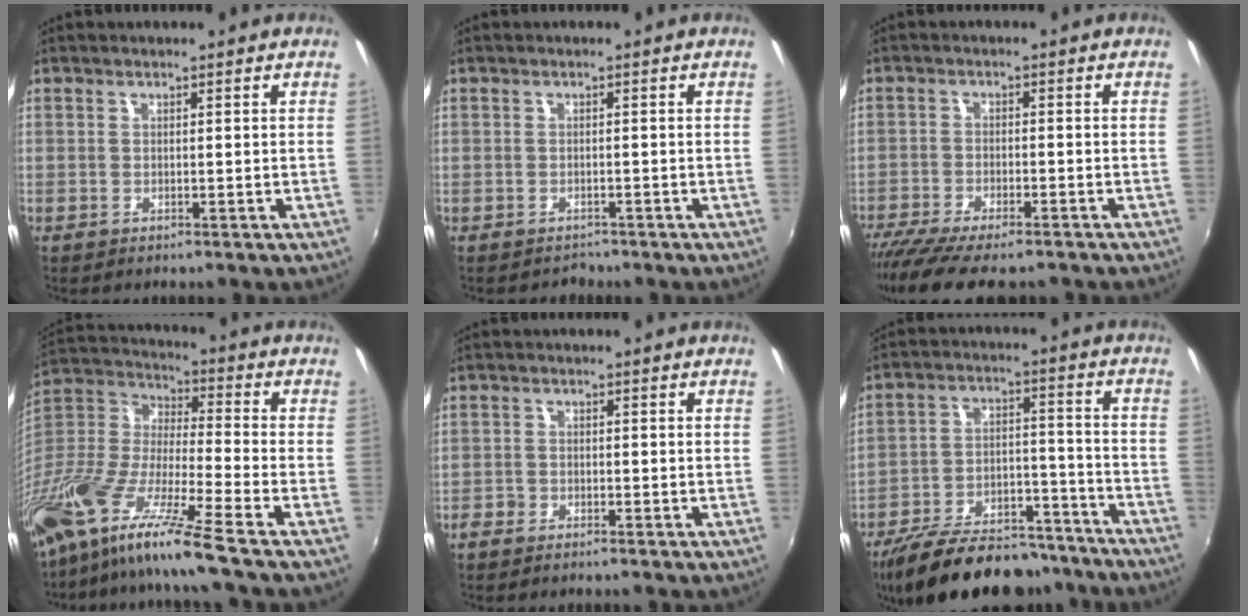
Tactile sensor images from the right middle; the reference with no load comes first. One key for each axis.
{"total": 1.4, "fx": -1.0, "fy": 0.8, "fz": -0.3, "tx": 0.005, "ty": 0.006, "tz": -0.013}
{"total": 11.6, "fx": -9.6, "fy": 2.1, "fz": 6.2, "tx": -0.138, "ty": -0.045, "tz": -0.161}
{"total": 19.9, "fx": -14.5, "fy": -0.1, "fz": 13.6, "tx": -0.254, "ty": -0.044, "tz": -0.280}
{"total": 2.3, "fx": -1.9, "fy": 1.0, "fz": 0.8, "tx": -0.026, "ty": -0.002, "tz": -0.039}
{"total": 23.7, "fx": -19.5, "fy": 8.5, "fz": 10.5, "tx": -0.198, "ty": 0.007, "tz": -0.272}